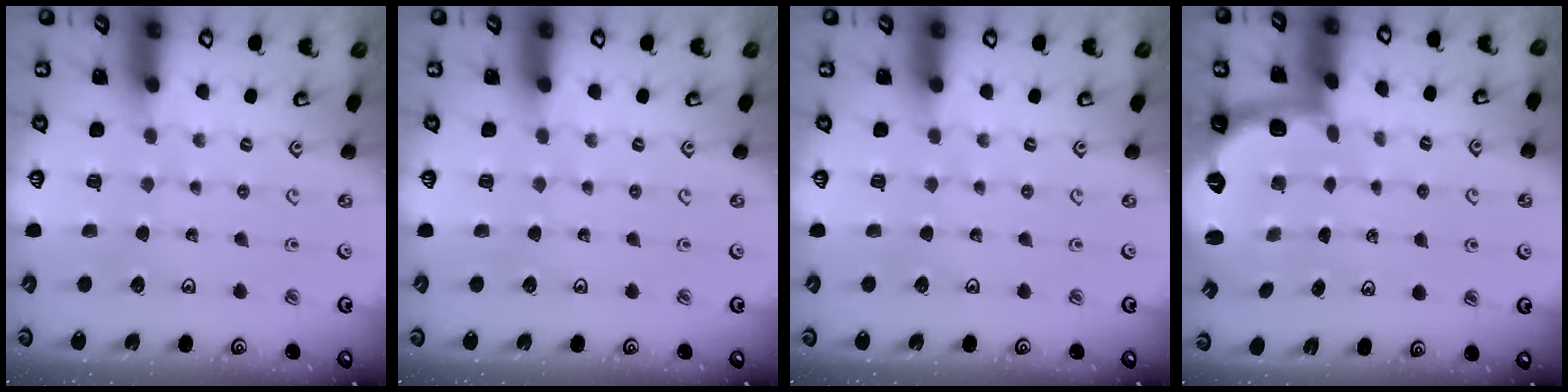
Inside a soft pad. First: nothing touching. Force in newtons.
{"total": 0.0}
{"total": 0.0}
{"total": 2.6, "press": 1.6, "slide": 2.1}